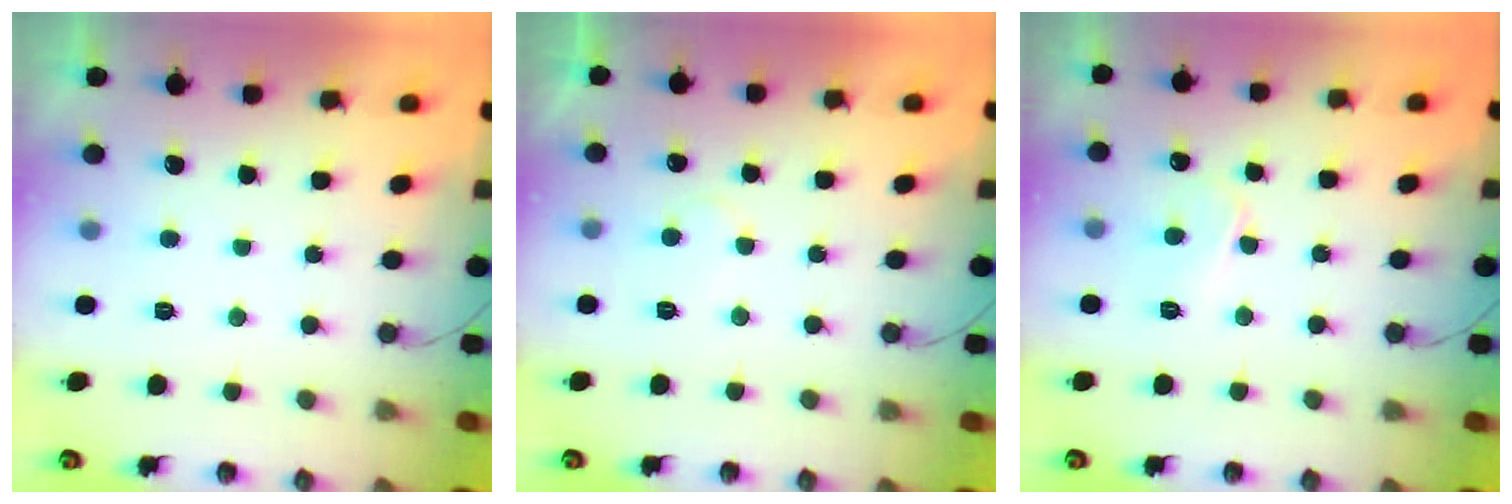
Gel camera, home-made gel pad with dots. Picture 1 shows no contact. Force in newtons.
{"total": 4.3, "press": 4.3, "slide": 0.2}
{"total": 5.8, "press": 5.8, "slide": 0.5}